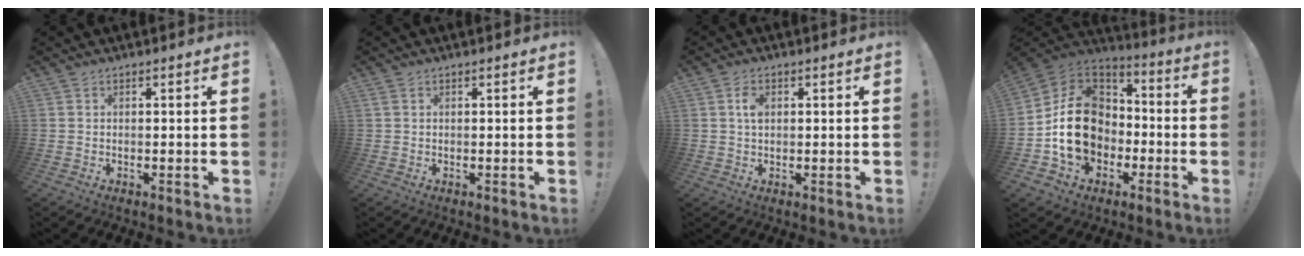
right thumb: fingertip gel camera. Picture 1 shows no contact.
{"total": 0.5, "force": [0.2, 0.3, 0.3], "torque": [-0.015, 0.005, 0.005]}
{"total": 3.4, "force": [0.8, 2.2, 2.6], "torque": [-0.042, 0.003, 0.010]}
{"total": 20.0, "force": [-2.9, 15.9, 11.7], "torque": [-0.201, 0.032, -0.033]}